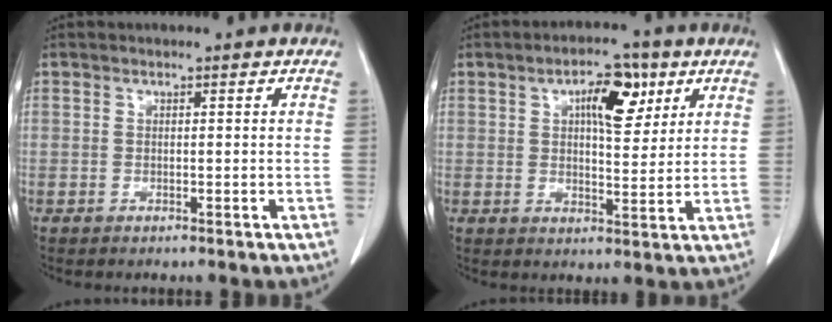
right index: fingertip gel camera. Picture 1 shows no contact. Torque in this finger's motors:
{"motor_torque": [0.42, 0.38, 0.19, 0.04]}